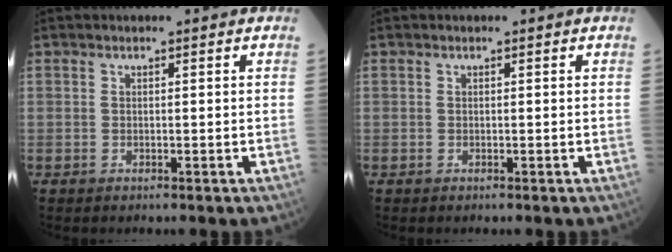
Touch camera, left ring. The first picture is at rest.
{"total": 0.0}